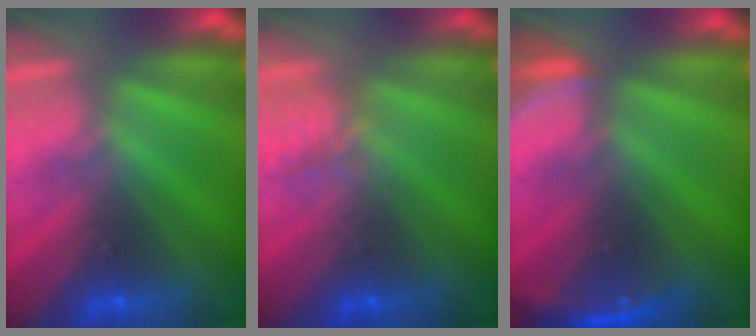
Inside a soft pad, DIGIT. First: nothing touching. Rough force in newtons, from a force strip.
{"total": 2.5}
{"total": 2.7}